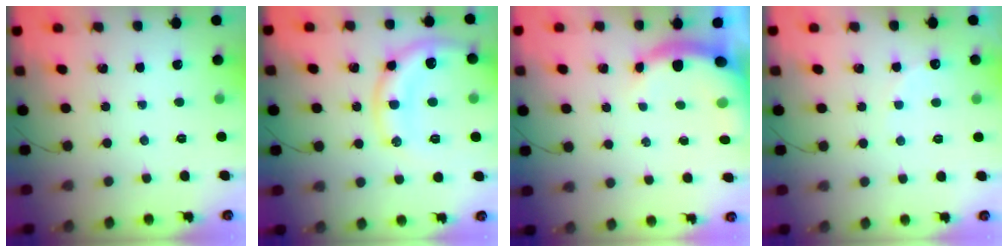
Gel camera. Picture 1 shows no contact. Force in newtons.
{"total": 15.7, "press": 15.6, "slide": 1.9}
{"total": 8.6, "press": 8.5, "slide": 0.8}
{"total": 7.2, "press": 7.1, "slide": 1.1}